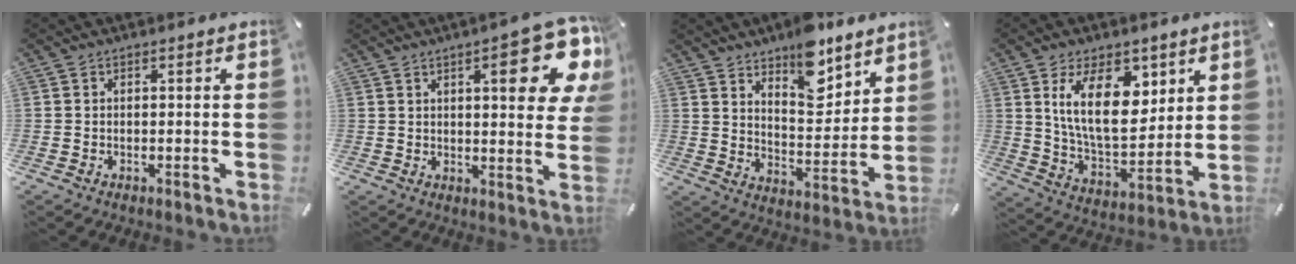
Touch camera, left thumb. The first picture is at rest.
{"total": 16.0, "force": [7.2, 5.0, 13.4], "torque": [-0.168, -0.040, 0.108]}
{"total": 12.6, "force": [9.6, 5.5, 5.9], "torque": [-0.078, -0.067, 0.171]}
{"total": 17.2, "force": [7.2, 9.5, 12.4], "torque": [-0.217, -0.023, 0.125]}